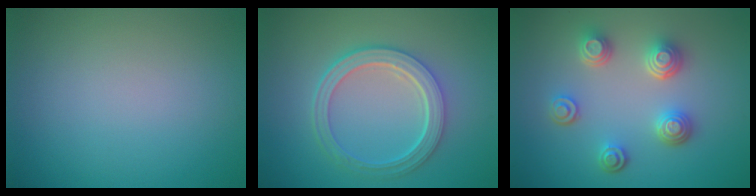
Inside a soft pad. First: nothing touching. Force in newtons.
{"total": 5.2, "press": 3.9, "slide": 3.5}
{"total": 4.3, "press": 3.4, "slide": 2.6}